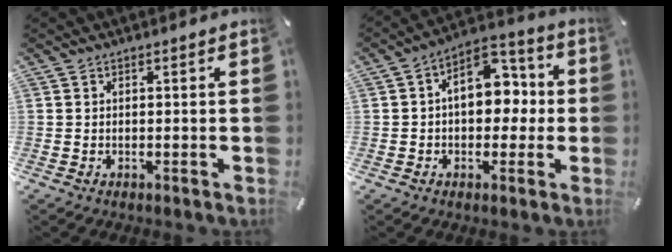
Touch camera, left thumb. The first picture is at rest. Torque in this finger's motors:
{"motor_torque": [1.56, 2.38, 0.79, -0.33, 0.13]}